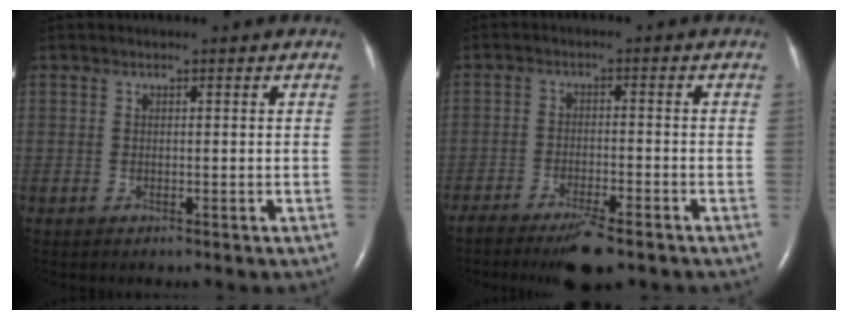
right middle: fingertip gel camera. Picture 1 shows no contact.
{"total": 7.1, "force": [-5.3, 1.1, 4.5], "torque": [-0.074, -0.015, -0.081]}